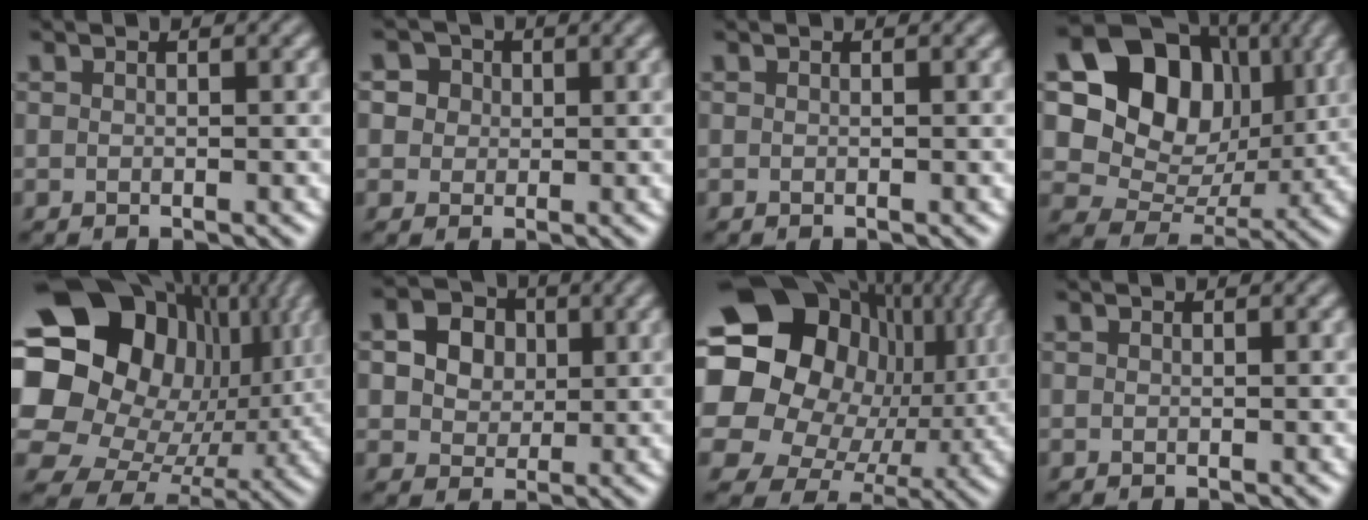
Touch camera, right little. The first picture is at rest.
{"total": 4.6, "force": [2.1, 3.6, 1.9], "torque": [-0.026, 0.017, 0.017]}
{"total": 0.0}
{"total": 13.0, "force": [3.3, 10.2, 7.4], "torque": [-0.130, 0.002, 0.047]}
{"total": 20.6, "force": [4.4, 16.6, 11.3], "torque": [-0.229, -0.007, 0.092]}
{"total": 6.5, "force": [2.2, 5.1, 3.3], "torque": [-0.069, 0.025, 0.025]}
{"total": 23.1, "force": [5.1, 19.5, 11.3], "torque": [-0.236, 0.026, 0.070]}
{"total": 0.0}